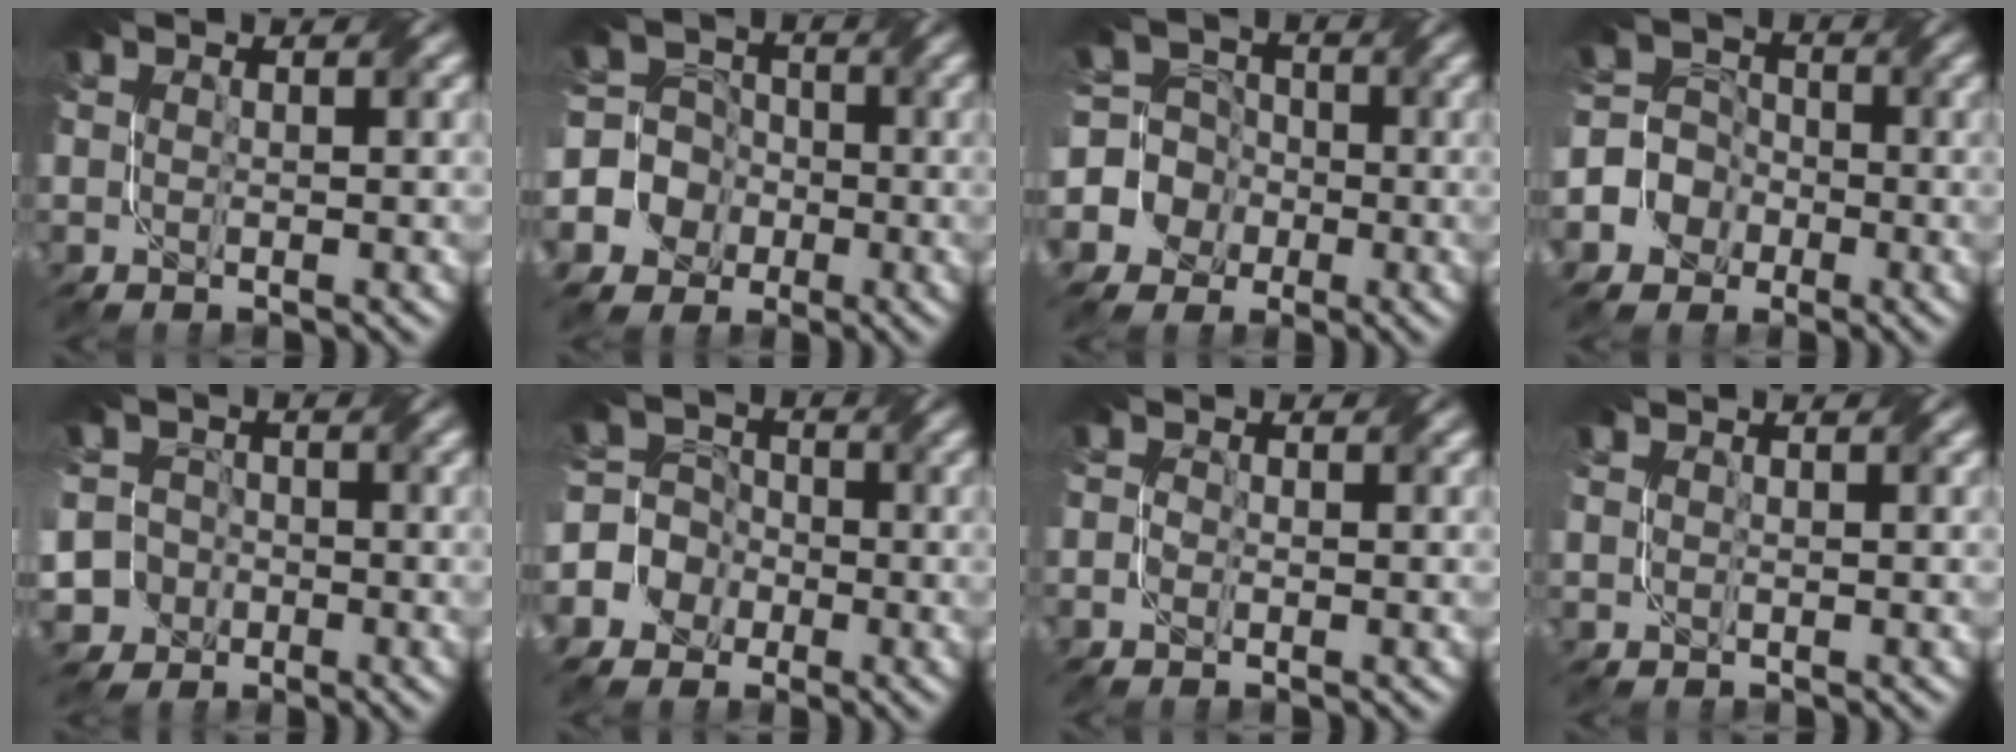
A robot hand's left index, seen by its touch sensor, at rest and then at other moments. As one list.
[{"total": 8.7, "force": [-3.3, 7.9, 1.7], "torque": [-0.048, 0.014, -0.088]}, {"total": 9.1, "force": [-2.8, 8.4, 2.1], "torque": [-0.070, 0.023, -0.084]}, {"total": 6.2, "force": [-3.2, 5.3, 1.2], "torque": [-0.018, 0.005, -0.087]}, {"total": 9.8, "force": [-5.6, 7.8, 2.1], "torque": [-0.049, -0.013, -0.128]}, {"total": 6.9, "force": [-3.1, 6.0, 1.4], "torque": [-0.028, 0.013, -0.088]}, {"total": 1.0, "force": [-0.9, 0.1, 0.2], "torque": [0.002, -0.003, -0.028]}, {"total": 0.0}]